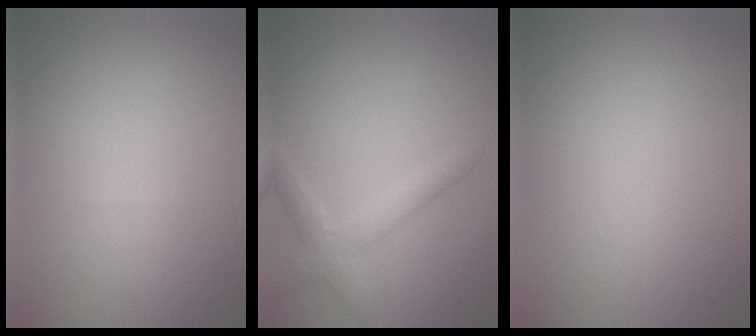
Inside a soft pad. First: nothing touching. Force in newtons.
{"total": 2.8, "press": 2.8, "slide": 0.1}
{"total": 0.0}